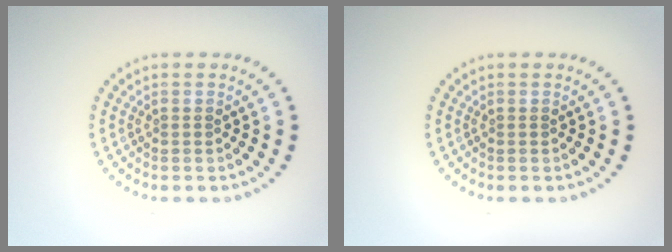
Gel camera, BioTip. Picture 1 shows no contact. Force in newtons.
{"total": 0.0}